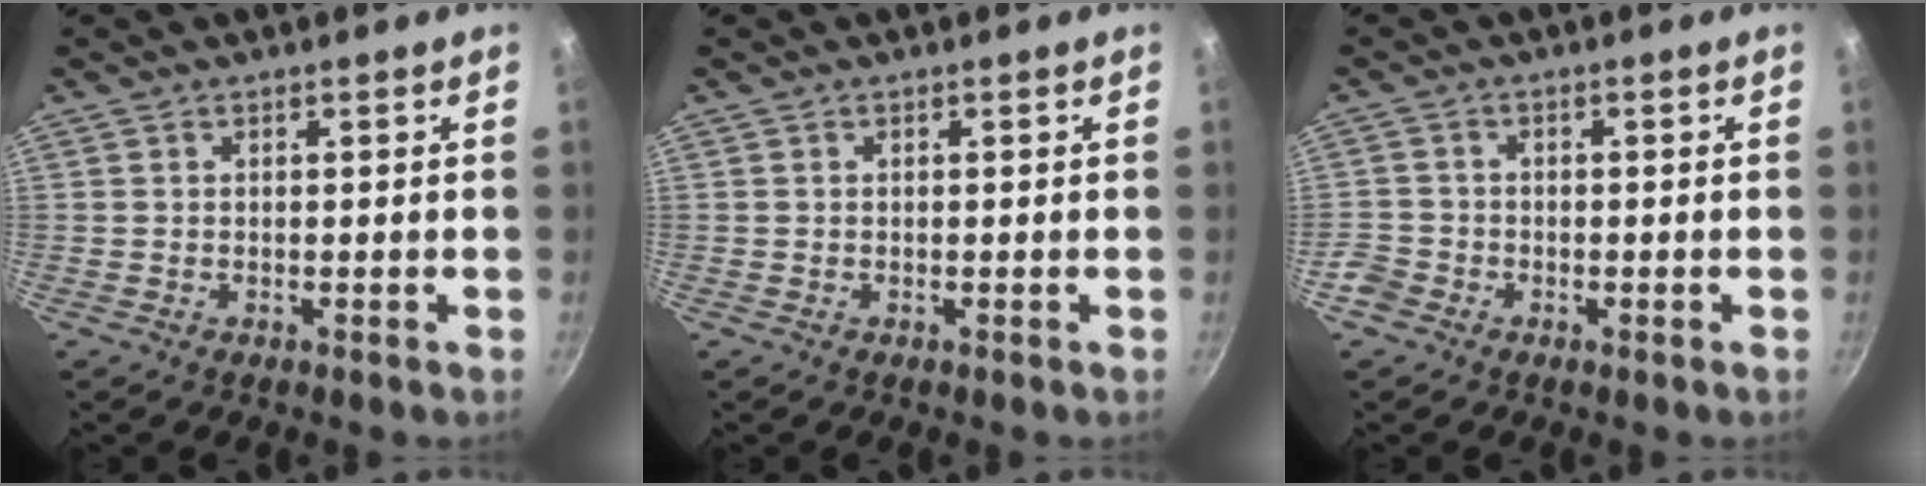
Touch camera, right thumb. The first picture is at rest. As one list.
[{"total": 0.0}, {"total": 4.0, "force": [-2.4, 3.0, 1.1], "torque": [-0.016, 0.023, -0.046]}]